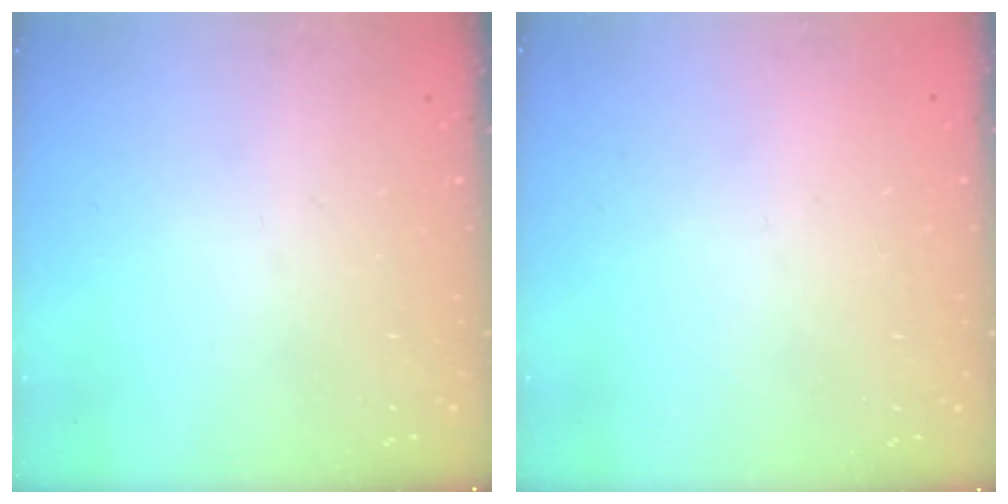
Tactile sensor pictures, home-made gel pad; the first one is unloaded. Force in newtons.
{"total": 2.3, "press": 2.3, "slide": 0.1}